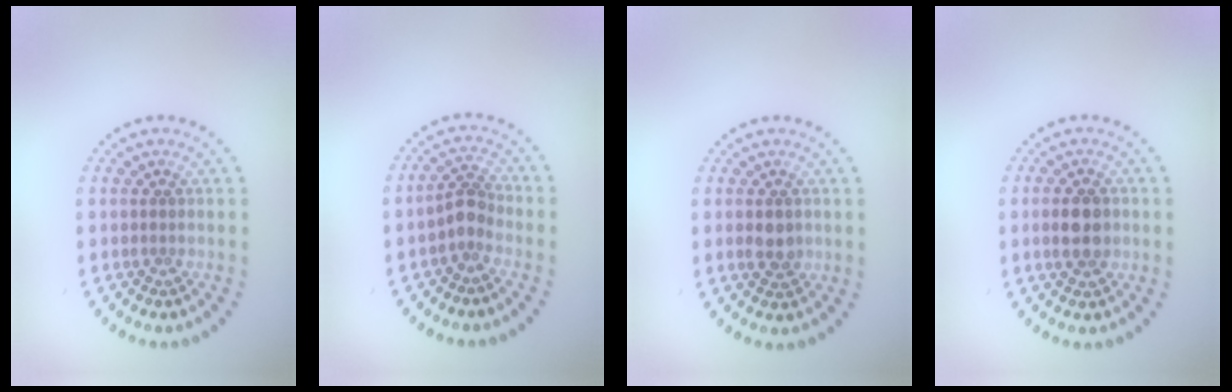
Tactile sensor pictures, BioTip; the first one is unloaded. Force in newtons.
{"total": 2.0, "press": 1.6, "slide": 1.2}
{"total": 1.9, "press": 1.9, "slide": 0.3}
{"total": 3.7, "press": 3.7, "slide": 0.1}